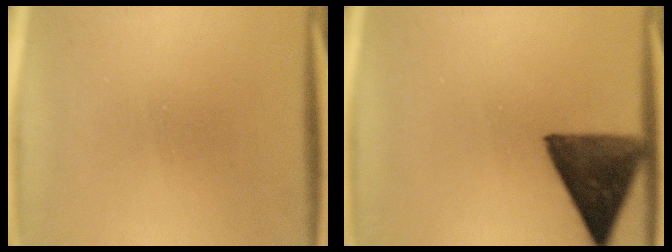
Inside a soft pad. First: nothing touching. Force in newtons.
{"total": 12.3}